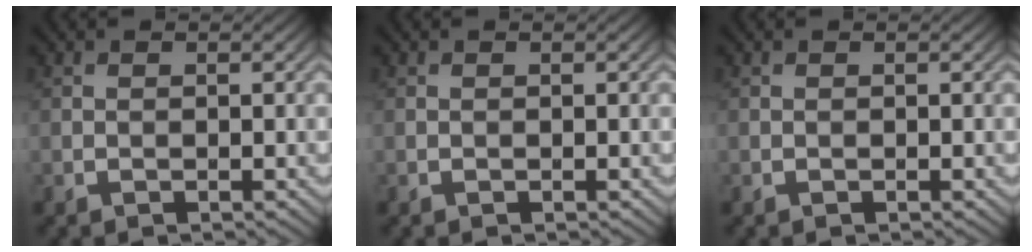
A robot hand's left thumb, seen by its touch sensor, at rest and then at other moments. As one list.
[{"total": 0.0}, {"total": 0.0}]